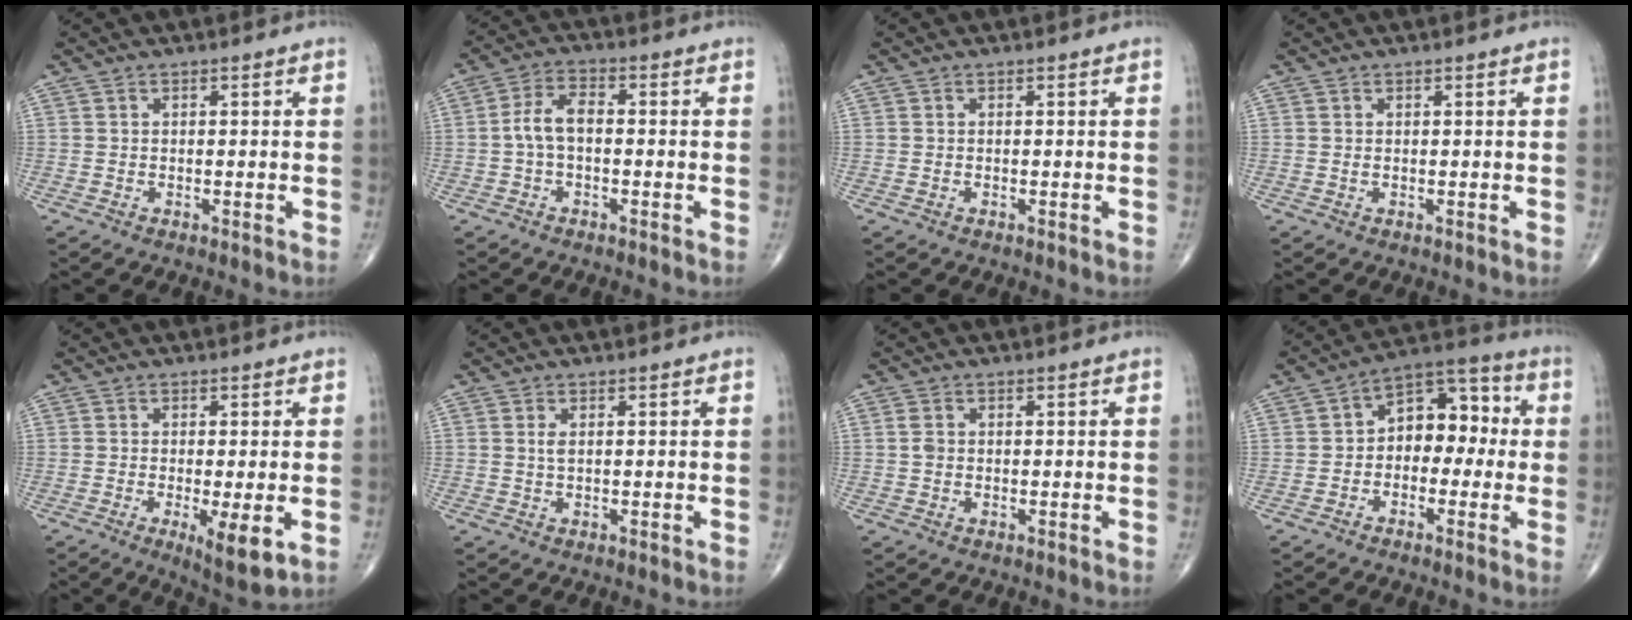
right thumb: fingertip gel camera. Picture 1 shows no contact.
{"total": 5.4, "force": [-0.6, 2.9, 4.5], "torque": [-0.087, 0.021, -0.018]}
{"total": 0.0}
{"total": 0.0}
{"total": 6.7, "force": [-1.7, 1.5, 6.3], "torque": [-0.104, -0.021, -0.025]}
{"total": 1.0, "force": [0.3, 0.4, 0.9], "torque": [-0.018, -0.001, 0.007]}
{"total": 1.3, "force": [0.1, 1.0, 0.8], "torque": [-0.012, 0.001, 0.002]}
{"total": 10.7, "force": [-0.1, 7.3, 7.8], "torque": [-0.070, 0.044, -0.019]}